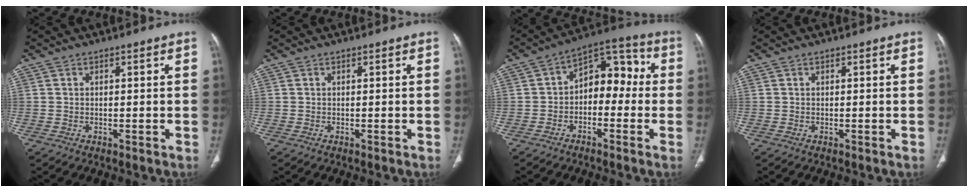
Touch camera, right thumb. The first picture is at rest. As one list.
[{"total": 0.0}, {"total": 10.5, "force": [-0.8, 6.9, 7.8], "torque": [-0.071, 0.049, -0.031]}, {"total": 0.0}]